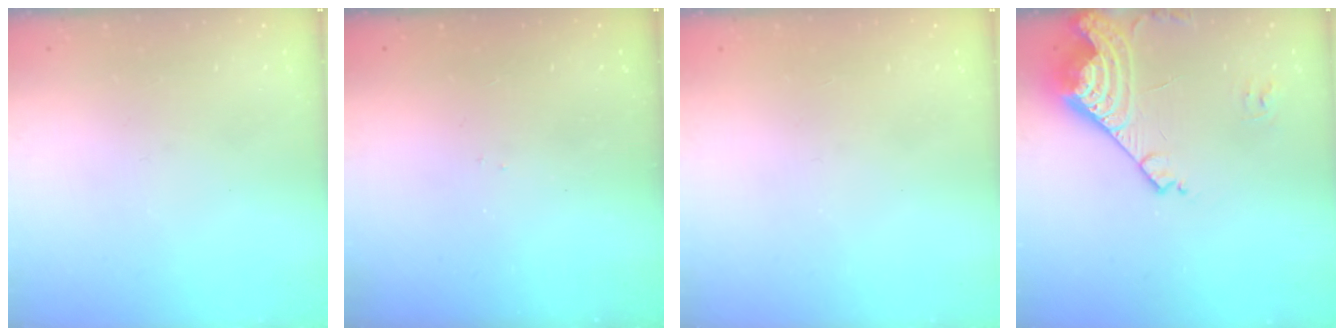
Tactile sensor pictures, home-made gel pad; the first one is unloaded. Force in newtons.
{"total": 3.1, "press": 3.0, "slide": 0.6}
{"total": 1.1, "press": 1.1, "slide": 0.1}
{"total": 16.9, "press": 16.7, "slide": 2.1}